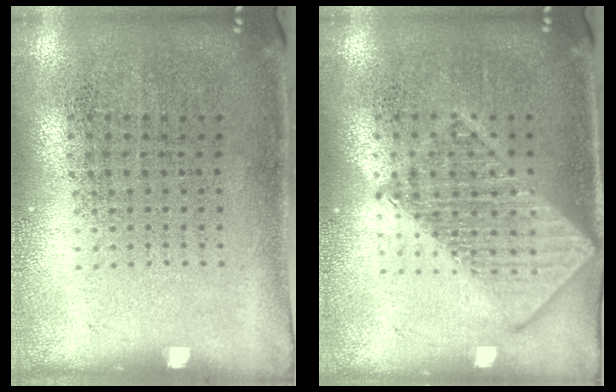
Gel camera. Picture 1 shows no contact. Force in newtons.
{"total": 2.7, "press": 2.7, "slide": 0.3}